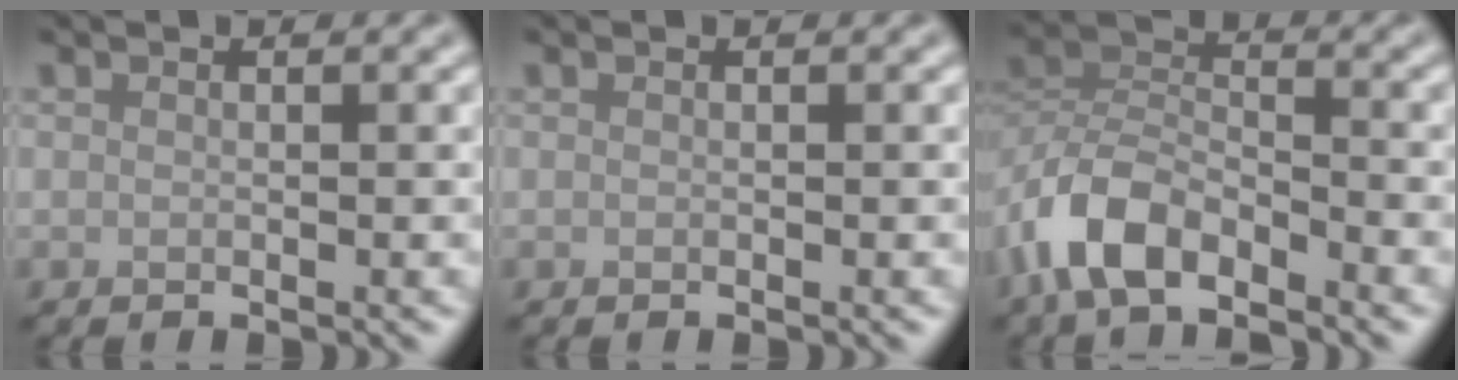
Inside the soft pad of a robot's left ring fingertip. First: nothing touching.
{"total": 0.0}
{"total": 6.1, "force": [-4.1, 2.9, 3.5], "torque": [-0.062, 0.003, -0.087]}